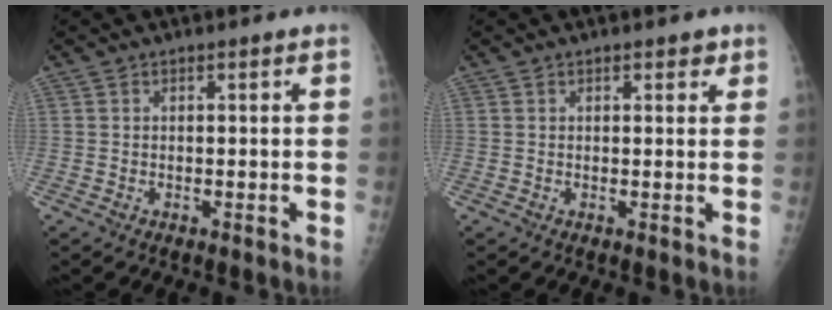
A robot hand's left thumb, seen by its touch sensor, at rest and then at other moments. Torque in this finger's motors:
{"motor_torque": [-0.12, 0.01, -0.20, -0.22, 0.07]}